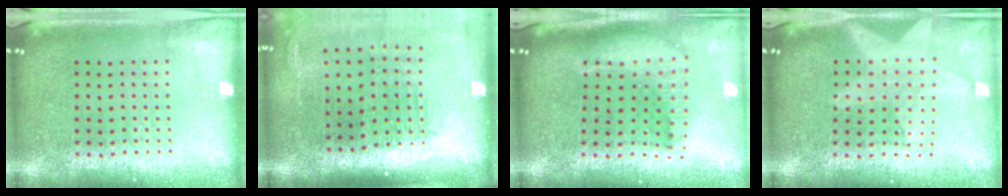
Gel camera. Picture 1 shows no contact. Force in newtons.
{"total": 2.1, "press": 1.7, "slide": 1.2}
{"total": 2.1, "press": 1.7, "slide": 1.3}
{"total": 2.2, "press": 1.8, "slide": 1.2}